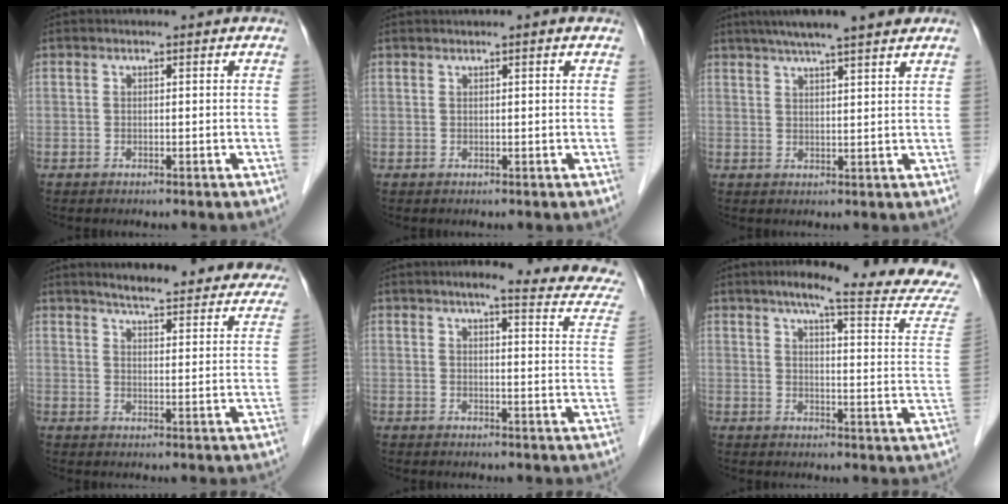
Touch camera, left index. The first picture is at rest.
{"total": 1.6, "force": [1.2, -0.1, 1.1], "torque": [-0.016, 0.017, 0.021]}
{"total": 10.6, "force": [8.4, 0.4, 6.4], "torque": [-0.098, 0.031, 0.114]}
{"total": 22.2, "force": [20.2, 3.8, 8.4], "torque": [-0.100, -0.025, 0.236]}
{"total": 15.0, "force": [12.7, 2.4, 7.5], "torque": [-0.074, -0.012, 0.126]}
{"total": 16.8, "force": [15.0, -0.3, 7.4], "torque": [-0.096, -0.053, 0.175]}